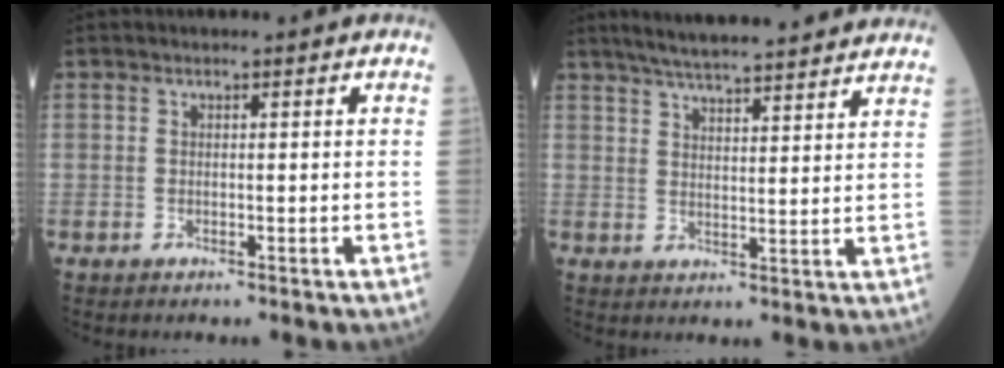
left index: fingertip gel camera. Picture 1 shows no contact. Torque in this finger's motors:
{"motor_torque": [0.99, -1.15, 0.14, 0.09]}